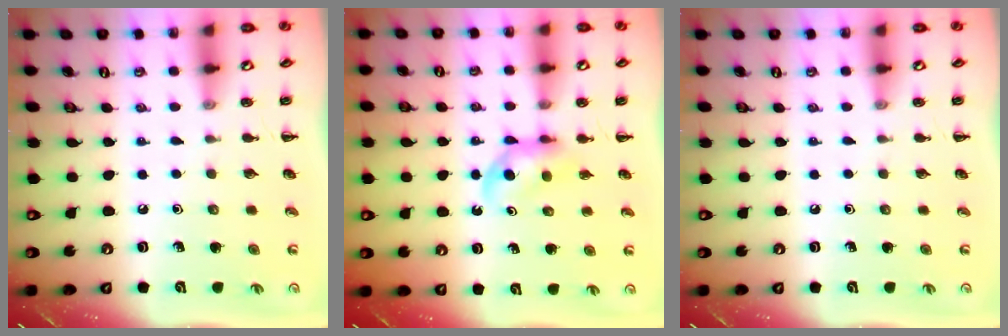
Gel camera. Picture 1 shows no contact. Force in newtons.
{"total": 4.0, "press": 3.8, "slide": 1.1}
{"total": 0.0}